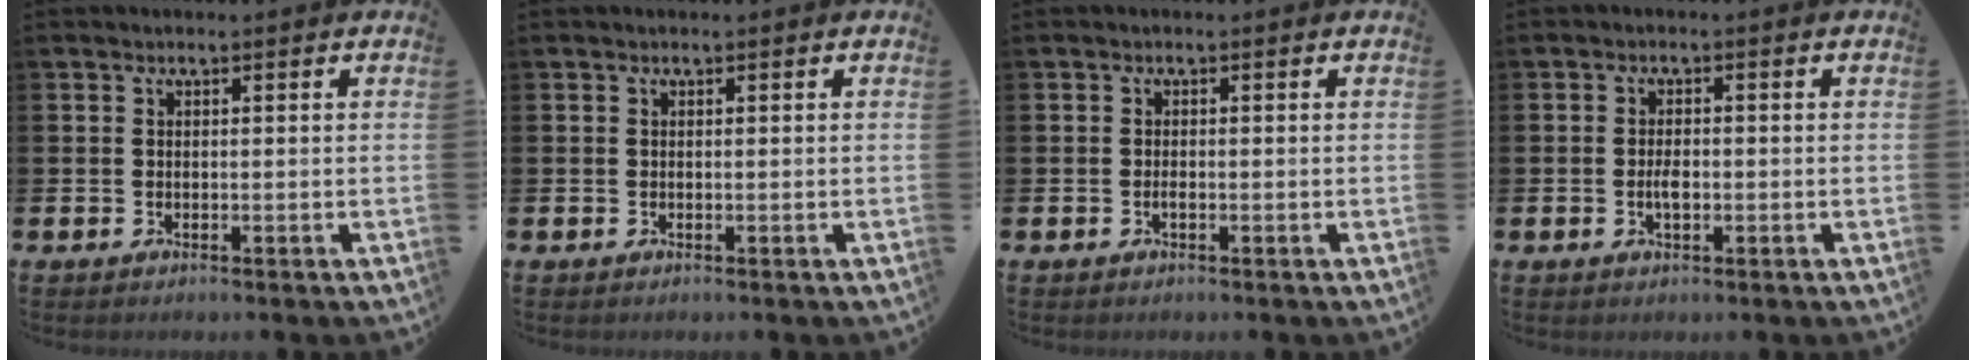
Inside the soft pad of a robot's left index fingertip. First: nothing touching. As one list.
[{"total": 0.0}, {"total": 0.6, "force": [-0.3, 0.2, 0.5], "torque": [-0.017, 0.000, -0.003]}, {"total": 2.1, "force": [-0.4, 1.0, 1.8], "torque": [-0.032, 0.001, -0.007]}]